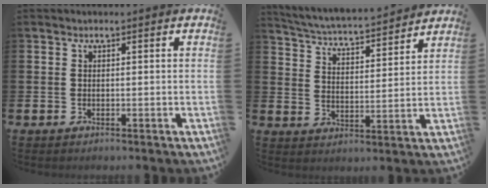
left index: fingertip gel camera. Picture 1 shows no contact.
{"total": 4.8, "force": [4.7, 0.2, 0.8], "torque": [-0.038, -0.044, 0.076]}